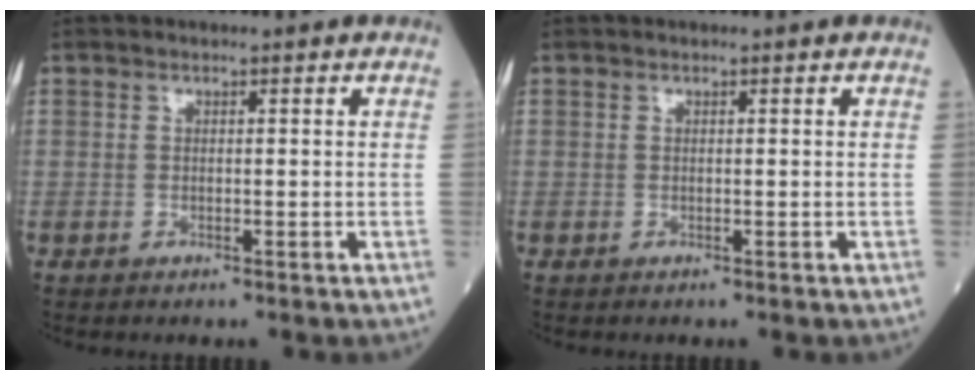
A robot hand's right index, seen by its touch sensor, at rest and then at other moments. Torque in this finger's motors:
{"motor_torque": [0.00, 0.00, 0.01, 0.00]}